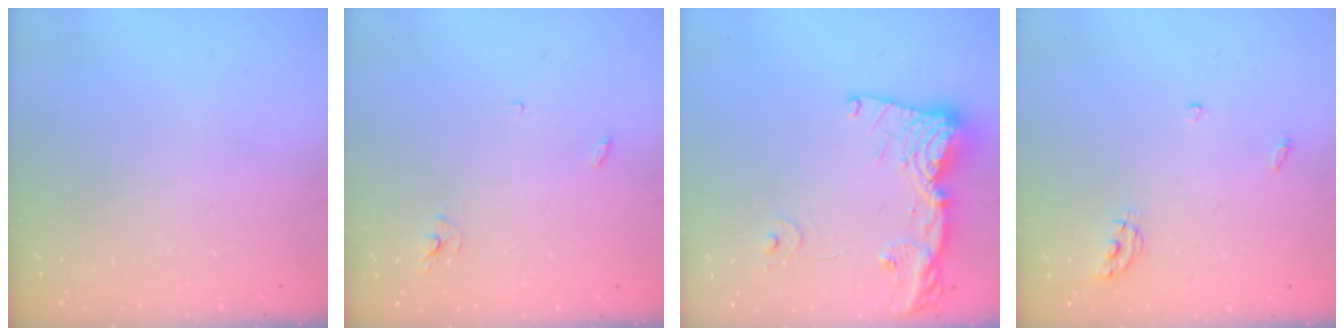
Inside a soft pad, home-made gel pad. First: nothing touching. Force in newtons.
{"total": 2.5, "press": 2.5, "slide": 0.1}
{"total": 16.5, "press": 16.4, "slide": 2.1}
{"total": 5.2, "press": 5.2, "slide": 0.4}